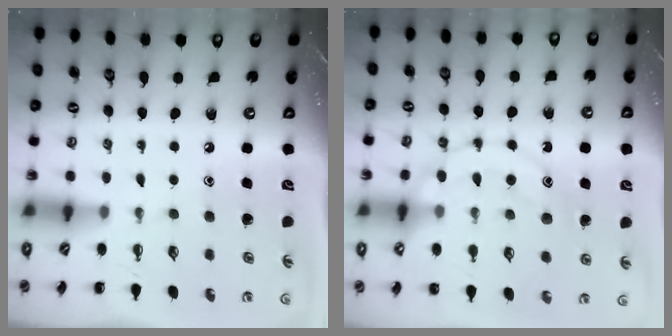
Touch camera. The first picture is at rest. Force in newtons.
{"total": 14.3, "press": 14.3, "slide": 0.3}